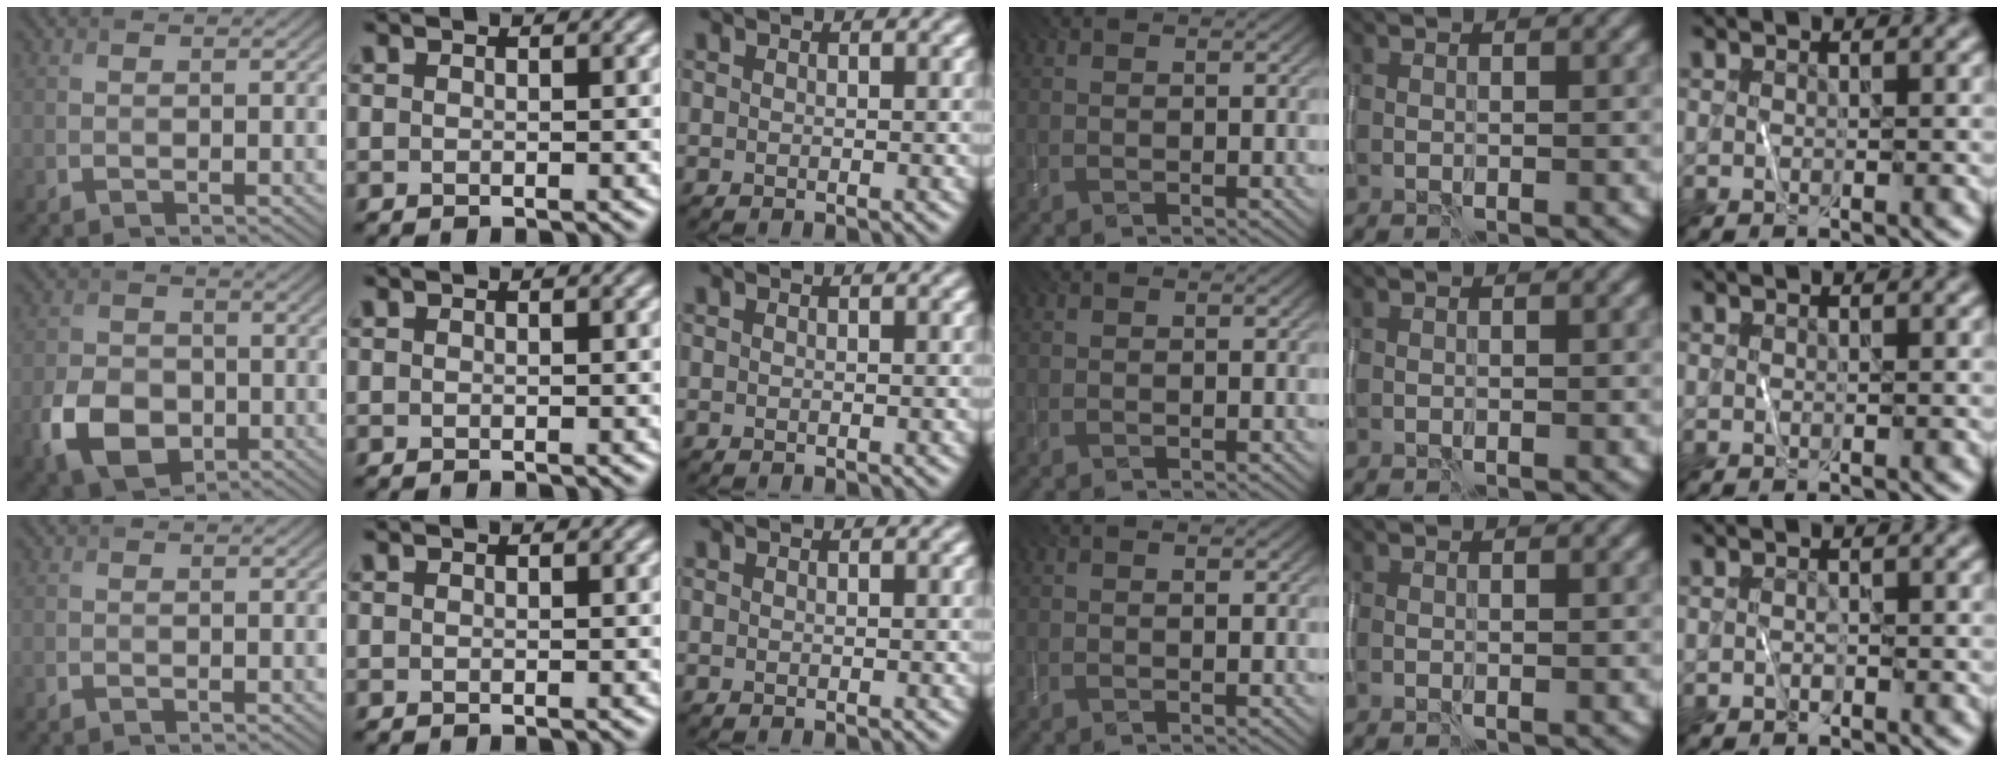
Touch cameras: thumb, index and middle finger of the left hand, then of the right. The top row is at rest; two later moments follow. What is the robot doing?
{"motion": "wipe", "object": "whiteboard"}